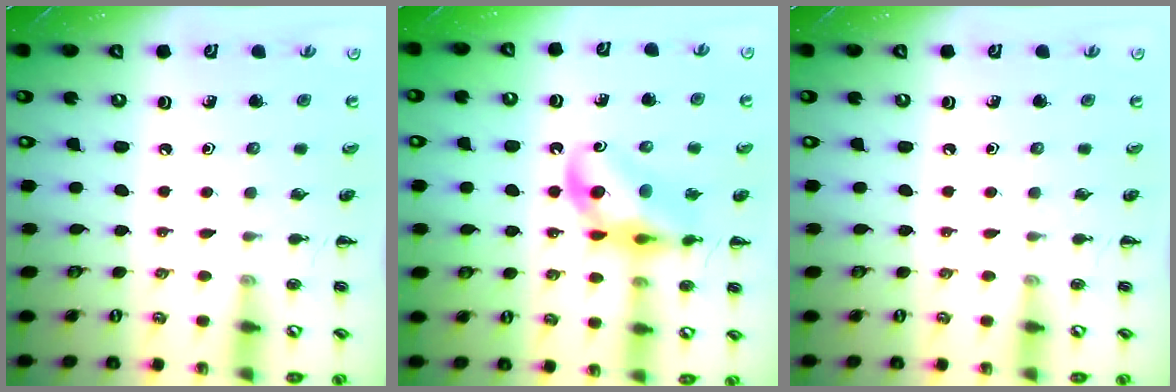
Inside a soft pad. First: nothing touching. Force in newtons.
{"total": 12.7, "press": 12.3, "slide": 3.2}
{"total": 0.0}